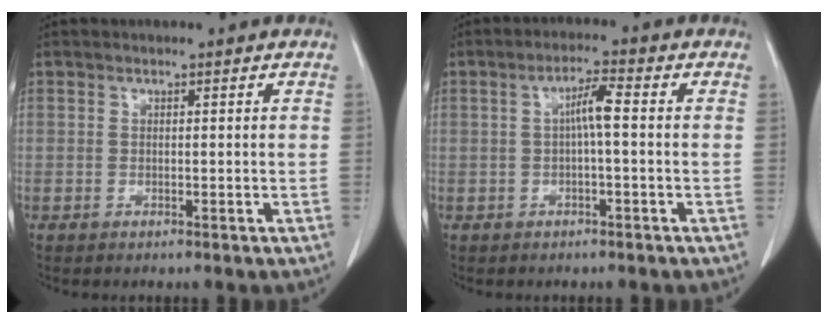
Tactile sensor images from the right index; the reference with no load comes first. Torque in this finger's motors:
{"motor_torque": [0.49, 0.06, 0.26, 0.08]}